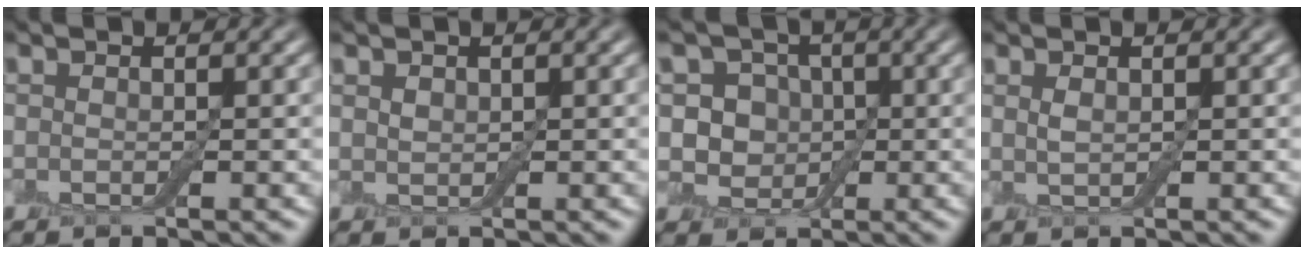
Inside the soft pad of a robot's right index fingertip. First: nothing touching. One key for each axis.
{"total": 0.7, "fx": 0.5, "fy": 0.4, "fz": 0.3, "tx": -0.007, "ty": 0.001, "tz": 0.010}
{"total": 5.0, "fx": 0.8, "fy": 4.3, "fz": 2.3, "tx": -0.020, "ty": 0.011, "tz": -0.014}
{"total": 0.7, "fx": 0.4, "fy": 0.2, "fz": 0.6, "tx": -0.018, "ty": 0.001, "tz": 0.010}